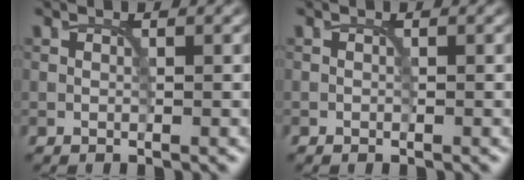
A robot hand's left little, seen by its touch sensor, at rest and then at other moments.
{"total": 0.0}